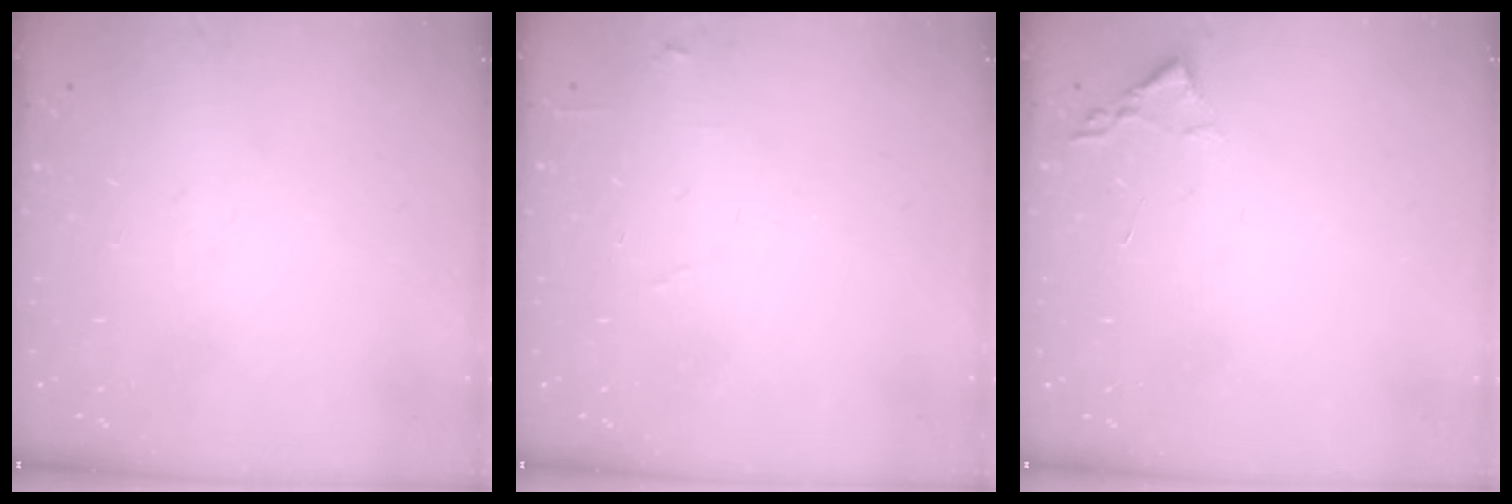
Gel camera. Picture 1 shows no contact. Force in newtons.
{"total": 4.6, "press": 4.6, "slide": 0.6}
{"total": 1.8, "press": 1.8, "slide": 0.3}